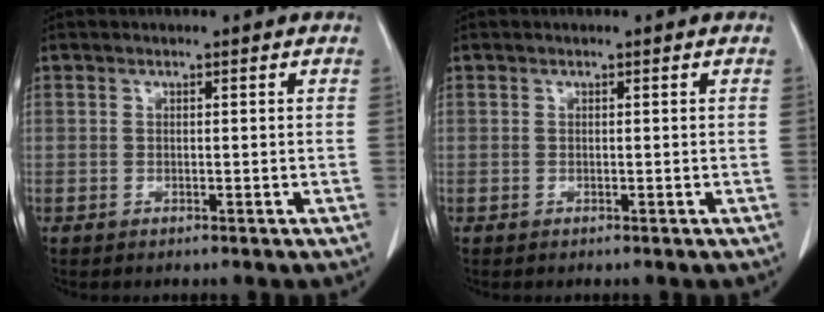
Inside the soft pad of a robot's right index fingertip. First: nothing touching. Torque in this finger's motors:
{"motor_torque": [0.00, 0.00, 0.01, 0.00]}